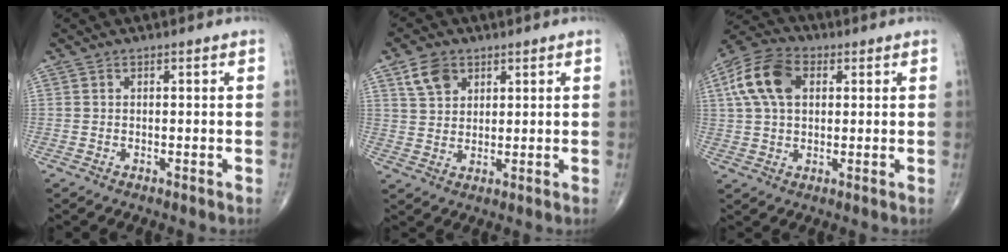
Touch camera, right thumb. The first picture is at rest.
{"total": 6.0, "force": [3.1, 4.2, 2.9], "torque": [-0.036, -0.012, 0.060]}
{"total": 11.7, "force": [3.1, 7.6, 8.4], "torque": [-0.160, 0.018, 0.049]}